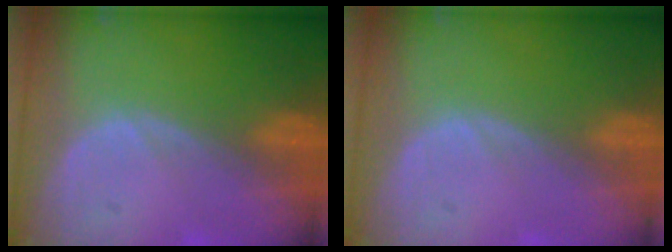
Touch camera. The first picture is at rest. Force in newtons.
{"total": 0.0}